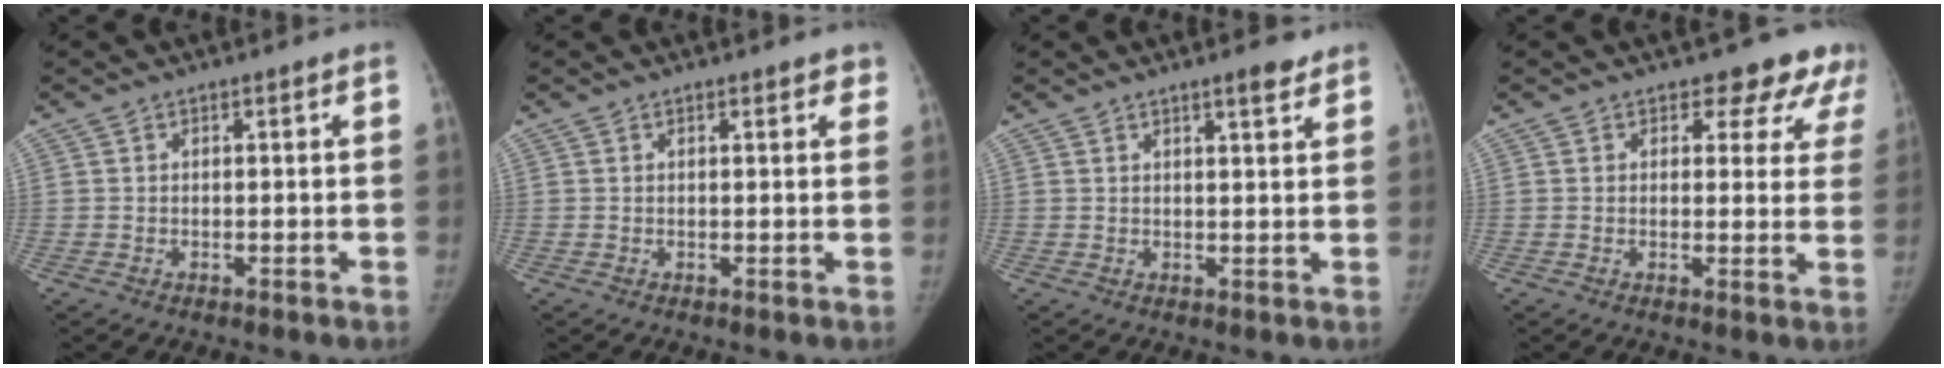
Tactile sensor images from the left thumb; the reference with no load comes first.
{"total": 2.4, "force": [1.7, 0.9, 1.4], "torque": [0.001, -0.001, 0.016]}
{"total": 3.1, "force": [2.3, 0.7, 1.9], "torque": [-0.021, -0.015, 0.033]}
{"total": 8.3, "force": [6.6, 4.6, 2.1], "torque": [0.029, -0.027, 0.052]}